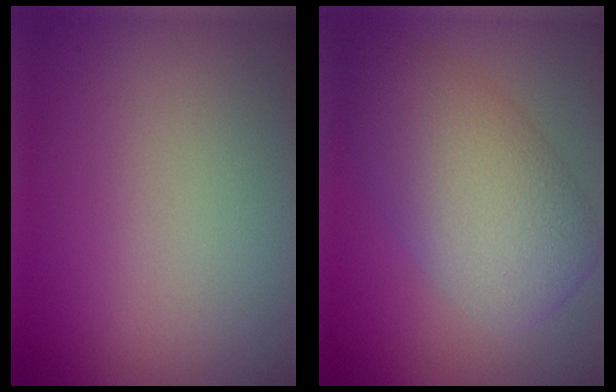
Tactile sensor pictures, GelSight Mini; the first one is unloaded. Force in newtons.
{"total": 7.8, "press": 7.7, "slide": 0.3}